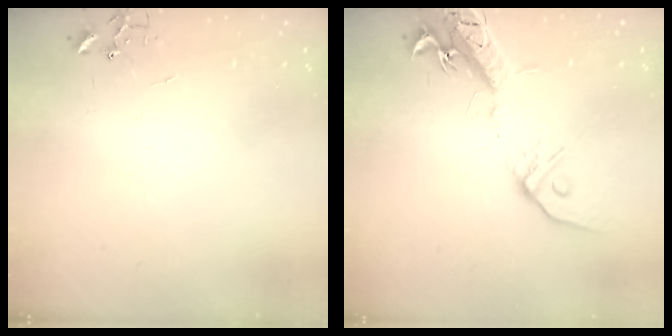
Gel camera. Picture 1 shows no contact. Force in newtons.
{"total": 16.6, "press": 16.3, "slide": 3.5}